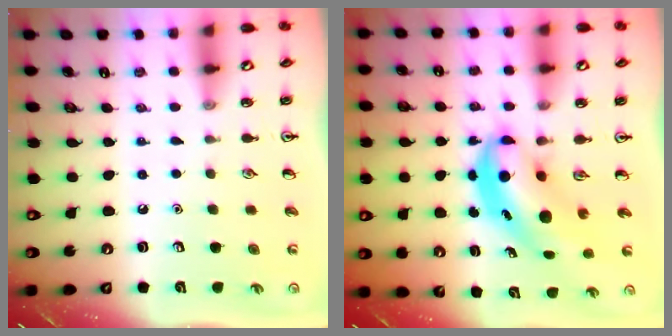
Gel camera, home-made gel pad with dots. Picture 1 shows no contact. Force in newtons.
{"total": 6.9, "press": 6.7, "slide": 1.4}